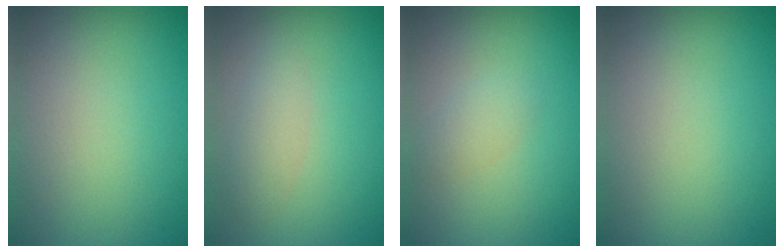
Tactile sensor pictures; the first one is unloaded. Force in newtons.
{"total": 1.8, "press": 1.8, "slide": 0.1}
{"total": 1.3, "press": 1.3, "slide": 0.1}
{"total": 0.0}